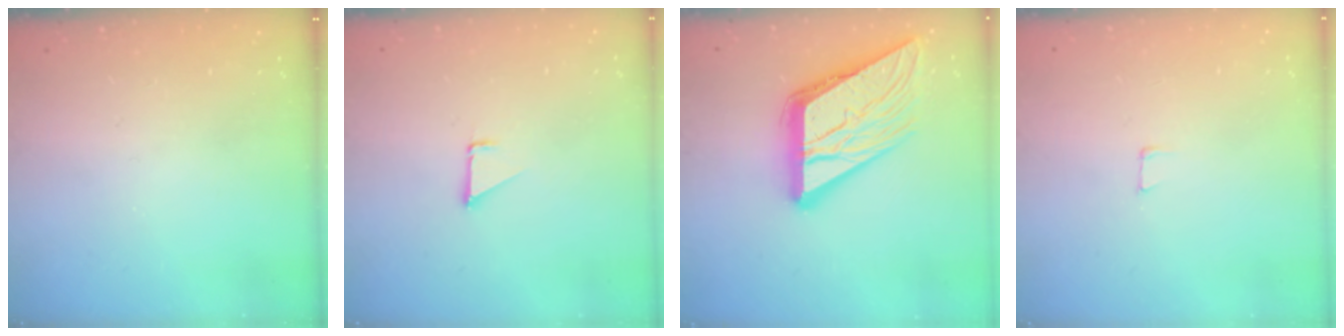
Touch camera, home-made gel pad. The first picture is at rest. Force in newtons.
{"total": 1.5, "press": 1.5, "slide": 0.1}
{"total": 17.1, "press": 17.1, "slide": 1.8}
{"total": 4.3, "press": 4.3, "slide": 0.4}